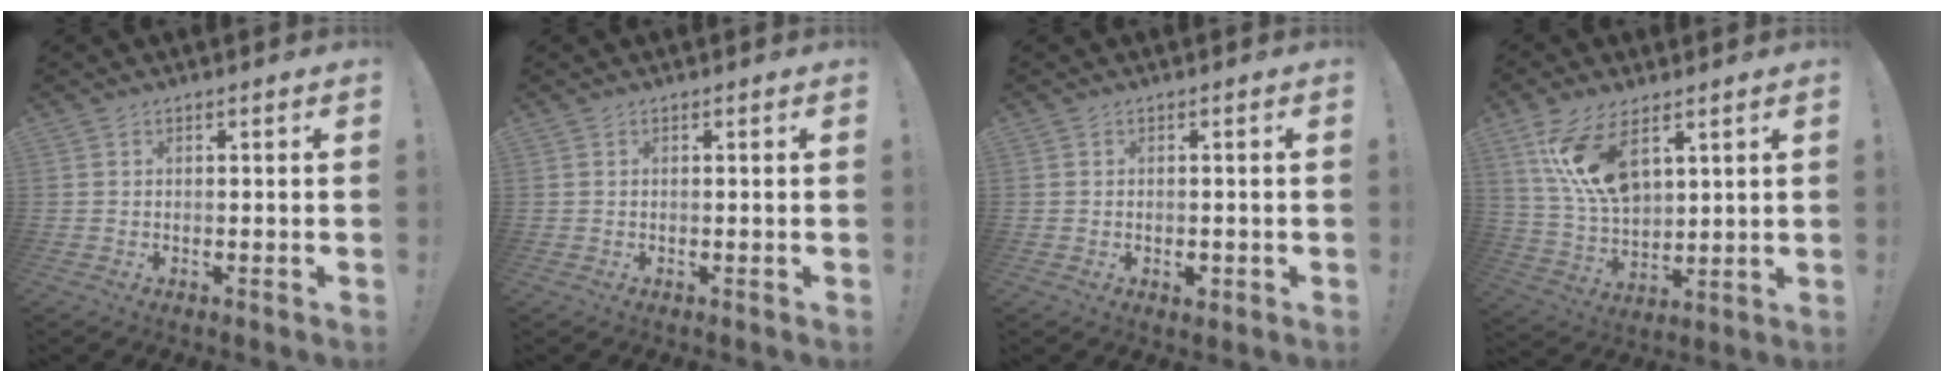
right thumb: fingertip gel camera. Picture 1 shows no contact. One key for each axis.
{"total": 0.0}
{"total": 1.7, "fx": -0.5, "fy": 1.2, "fz": 1.0, "tx": 0.003, "ty": -0.002, "tz": -0.010}
{"total": 14.5, "fx": 7.5, "fy": 7.5, "fz": 9.9, "tx": -0.196, "ty": -0.031, "tz": 0.142}